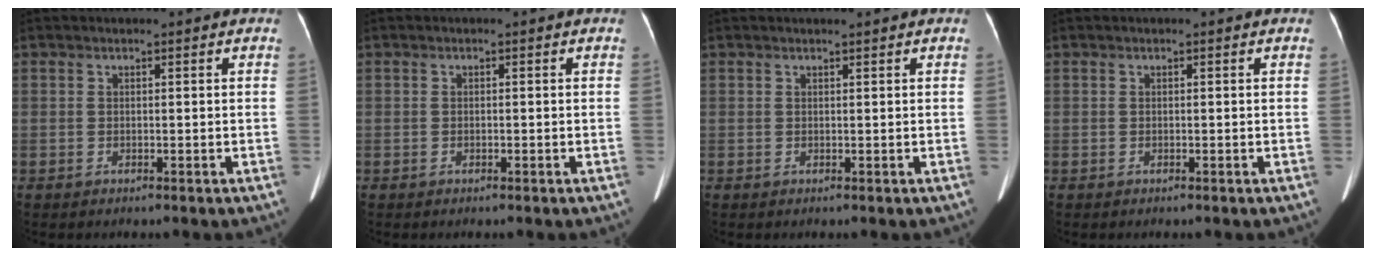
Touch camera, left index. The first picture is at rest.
{"total": 0.0}
{"total": 0.9, "force": [0.8, -0.1, 0.3], "torque": [-0.007, 0.002, 0.016]}
{"total": 0.0}